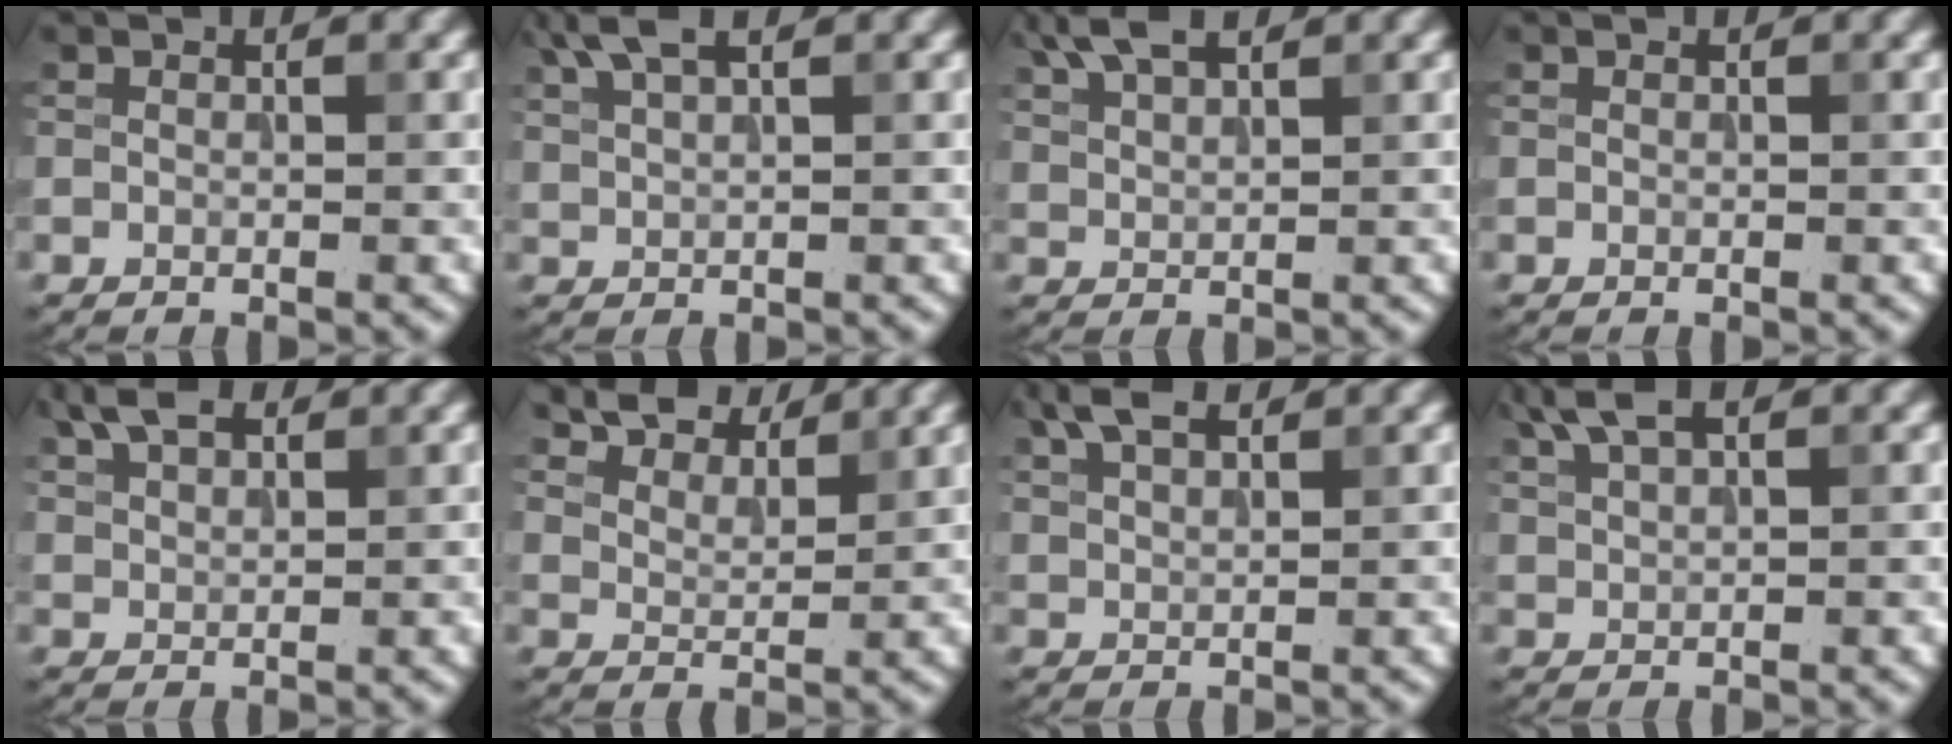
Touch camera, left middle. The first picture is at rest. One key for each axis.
{"total": 3.2, "fx": 2.2, "fy": 0.9, "fz": 2.1, "tx": -0.047, "ty": 0.009, "tz": 0.046}
{"total": 3.8, "fx": 2.8, "fy": 1.2, "fz": 2.3, "tx": -0.053, "ty": 0.011, "tz": 0.057}
{"total": 0.0}
{"total": 3.9, "fx": 2.7, "fy": 1.8, "fz": 2.2, "tx": -0.051, "ty": 0.013, "tz": 0.054}
{"total": 6.9, "fx": 6.0, "fy": 2.4, "fz": 2.4, "tx": -0.065, "ty": -0.009, "tz": 0.108}
{"total": 3.8, "fx": 2.7, "fy": 1.4, "fz": 2.3, "tx": -0.054, "ty": 0.012, "tz": 0.054}
{"total": 3.5, "fx": 2.4, "fy": 1.2, "fz": 2.3, "tx": -0.052, "ty": 0.011, "tz": 0.049}